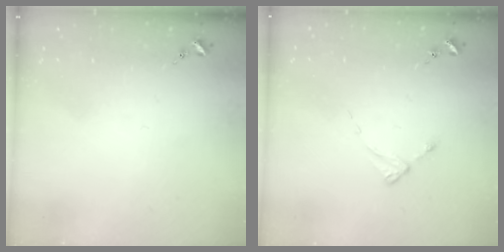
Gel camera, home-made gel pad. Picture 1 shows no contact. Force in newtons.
{"total": 2.3, "press": 2.3, "slide": 0.3}